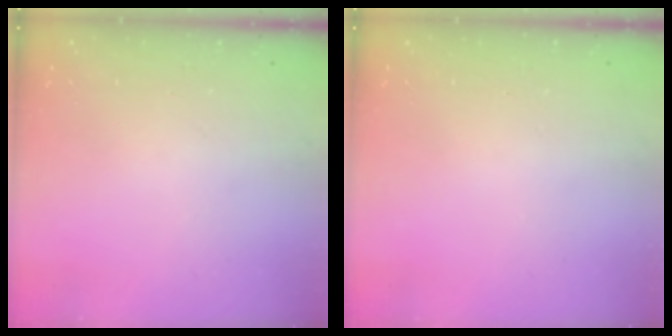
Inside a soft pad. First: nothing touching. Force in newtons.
{"total": 0.0}